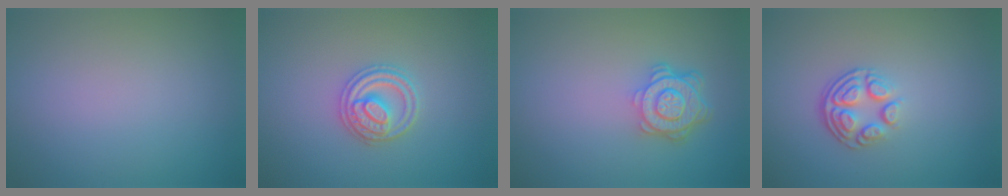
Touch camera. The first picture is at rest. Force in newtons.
{"total": 3.0, "press": 3.0, "slide": 0.4}
{"total": 4.6, "press": 3.5, "slide": 2.9}
{"total": 3.8, "press": 2.7, "slide": 2.8}